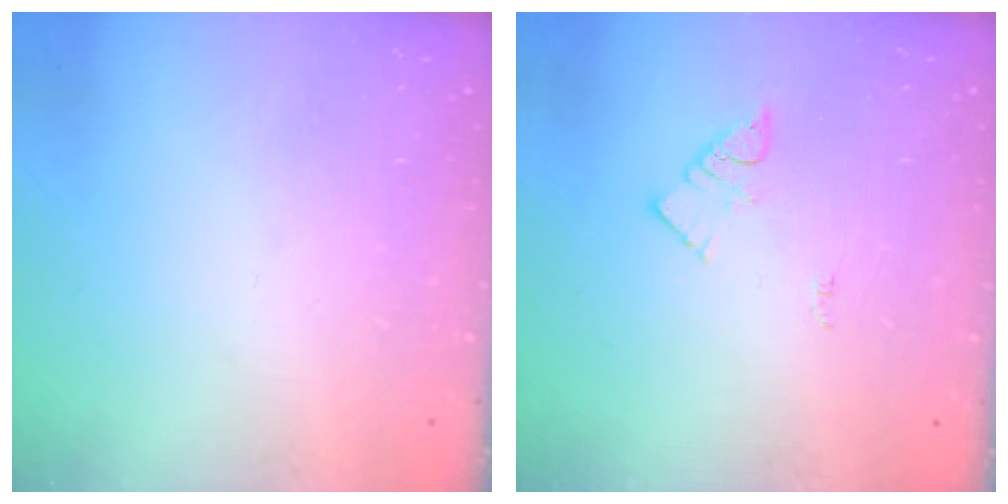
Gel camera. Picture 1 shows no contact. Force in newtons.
{"total": 3.1, "press": 3.1, "slide": 0.2}